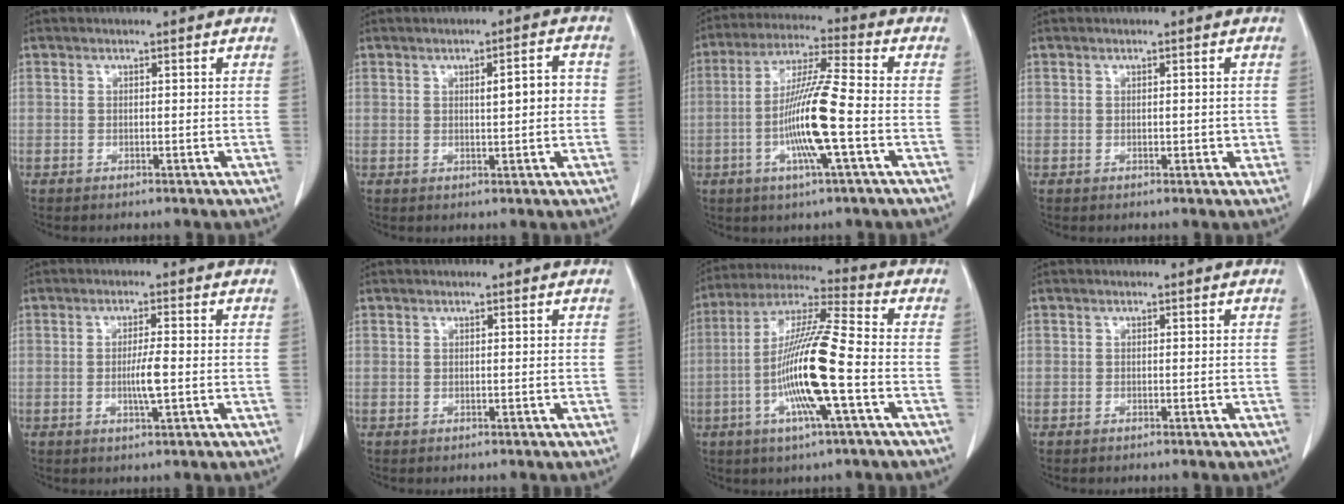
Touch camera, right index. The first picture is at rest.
{"total": 5.2, "force": [0.5, 1.5, 5.0], "torque": [-0.080, 0.016, 0.013]}
{"total": 13.0, "force": [-3.1, 0.2, 12.6], "torque": [-0.246, -0.006, -0.064]}
{"total": 2.2, "force": [-0.1, 1.3, 1.8], "torque": [-0.033, 0.004, 0.002]}
{"total": 4.3, "force": [-0.7, 0.7, 4.2], "torque": [-0.082, -0.004, -0.009]}
{"total": 0.0}
{"total": 16.0, "force": [-3.8, 0.7, 15.5], "torque": [-0.307, -0.004, -0.077]}
{"total": 0.6, "force": [-0.3, 0.4, 0.3], "torque": [-0.008, 0.001, -0.005]}